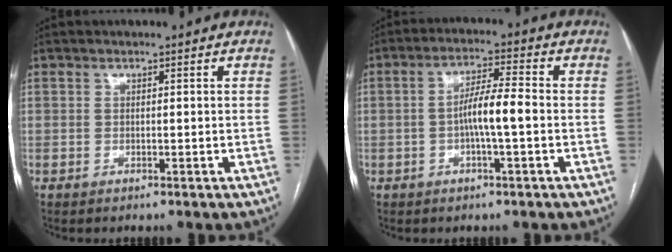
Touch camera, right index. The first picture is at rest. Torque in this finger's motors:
{"motor_torque": [0.75, 0.01, 0.38, 0.12]}